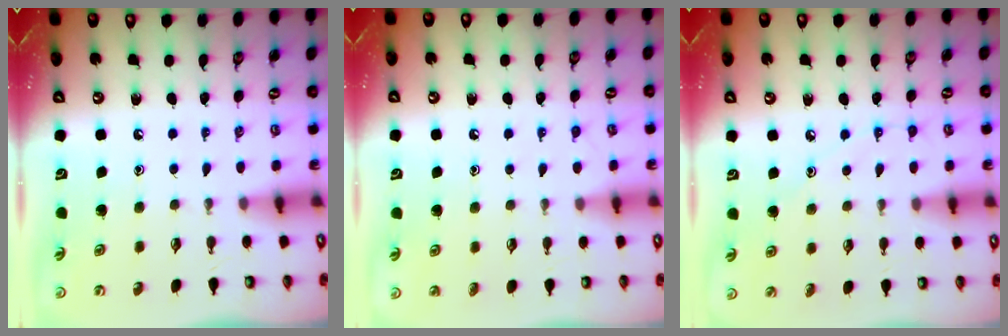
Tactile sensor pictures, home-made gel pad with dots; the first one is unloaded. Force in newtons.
{"total": 5.9, "press": 5.8, "slide": 0.6}
{"total": 5.7, "press": 5.7, "slide": 0.5}